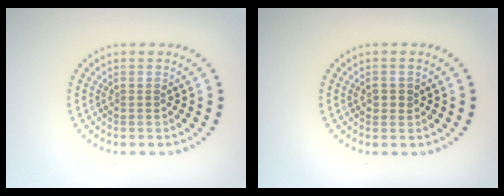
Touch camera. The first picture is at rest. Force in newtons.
{"total": 1.0, "press": 1.0, "slide": 0.2}